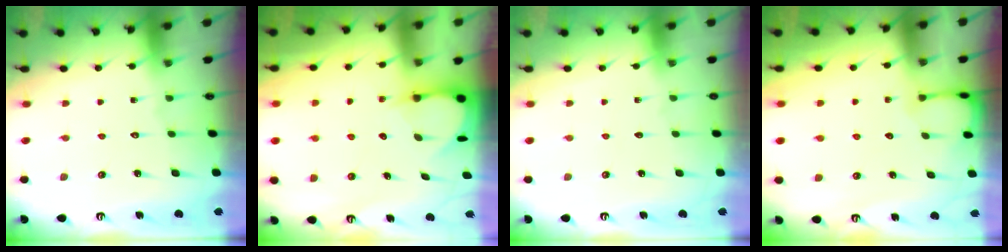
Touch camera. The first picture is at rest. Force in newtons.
{"total": 3.4, "press": 3.4, "slide": 0.3}
{"total": 0.0}
{"total": 3.6, "press": 3.6, "slide": 0.3}